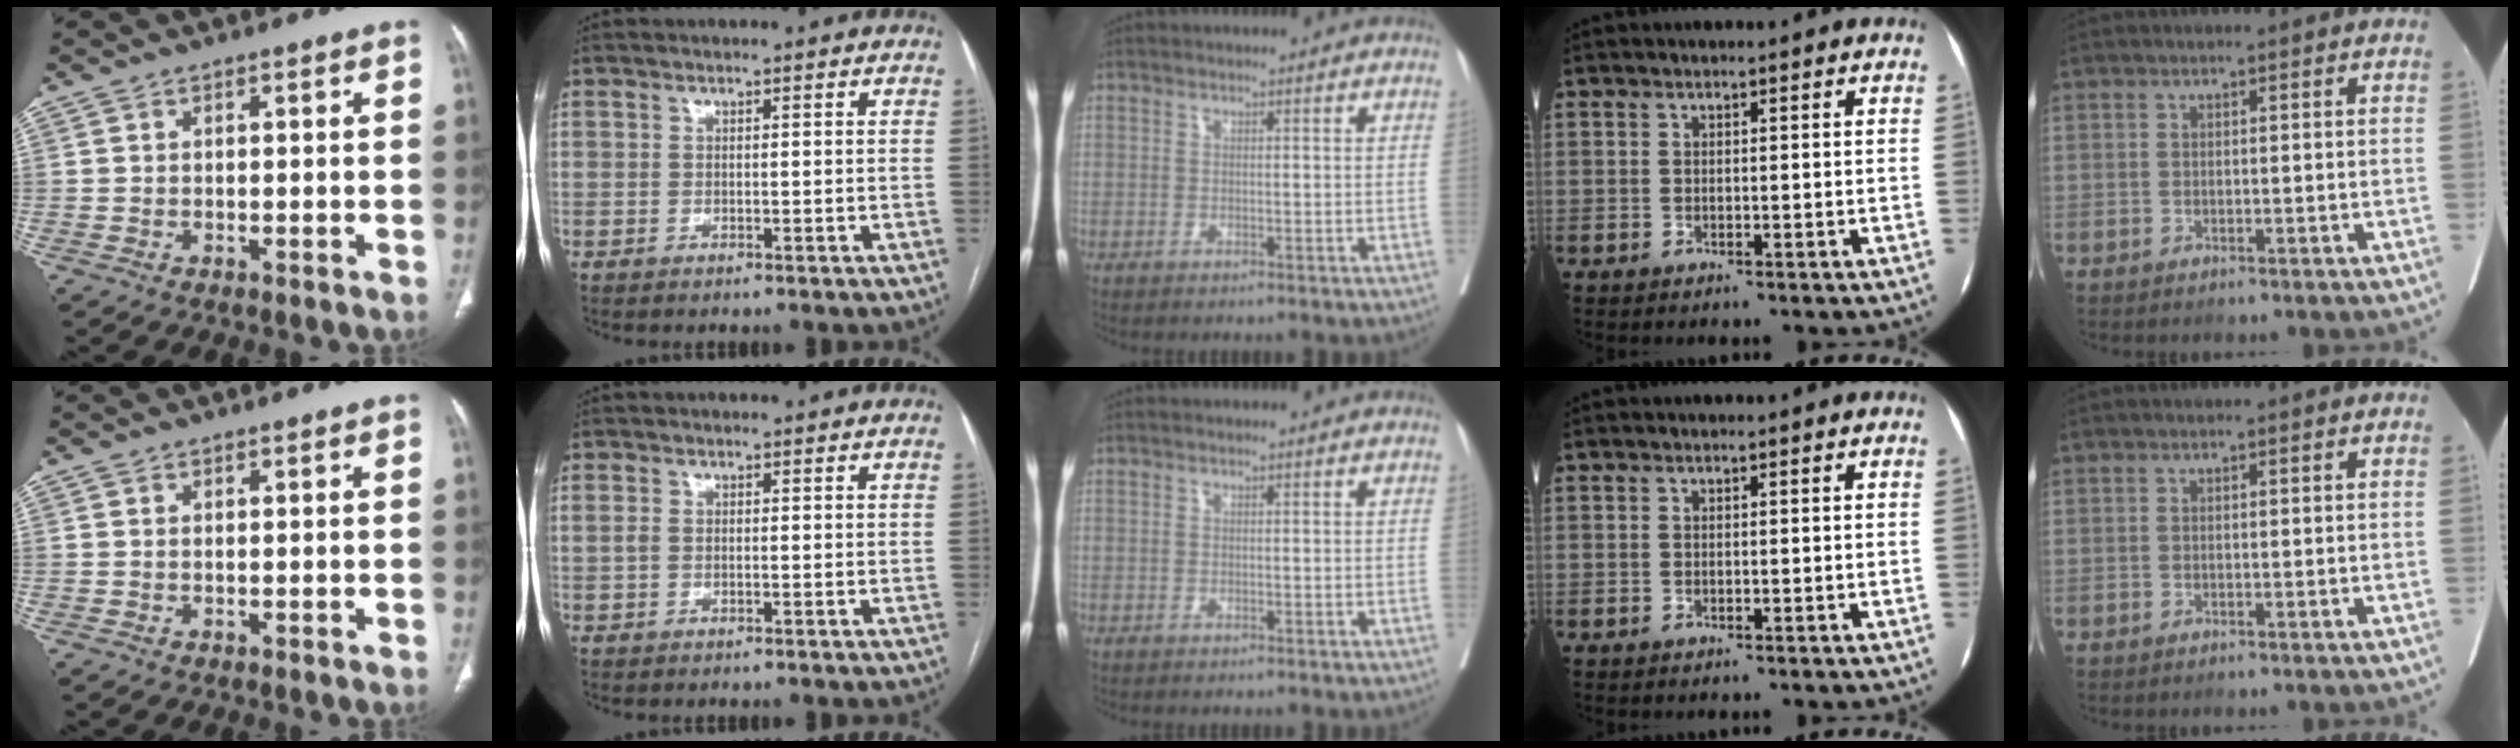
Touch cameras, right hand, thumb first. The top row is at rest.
{"index": {"total": 1.0, "force": [0.0, 0.7, 0.7], "torque": [-0.021, 0.006, 0.002]}}